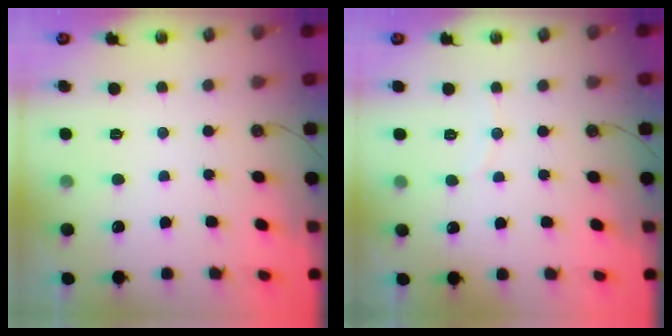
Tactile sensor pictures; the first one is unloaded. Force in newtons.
{"total": 2.4, "press": 2.4, "slide": 0.2}